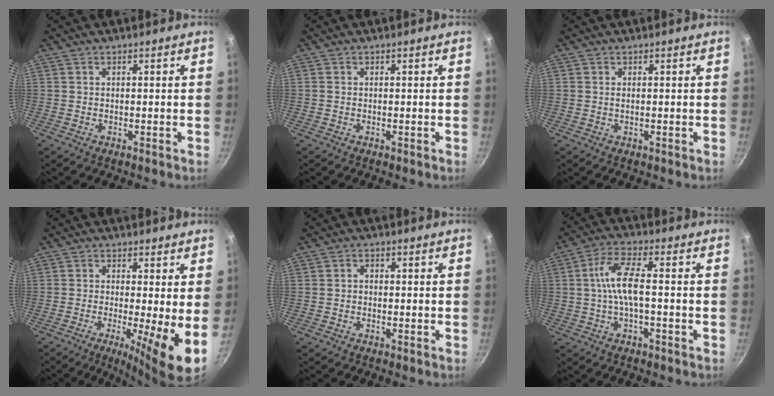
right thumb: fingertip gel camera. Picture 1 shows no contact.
{"total": 0.0}
{"total": 0.5, "force": [0.1, 0.1, 0.5], "torque": [-0.010, 0.000, 0.001]}
{"total": 9.4, "force": [-1.3, 1.4, 9.2], "torque": [-0.137, -0.013, -0.021]}
{"total": 1.2, "force": [-0.2, 1.0, 0.6], "torque": [-0.011, 0.007, -0.006]}
{"total": 7.6, "force": [-0.5, 2.3, 7.3], "torque": [-0.152, 0.021, -0.018]}